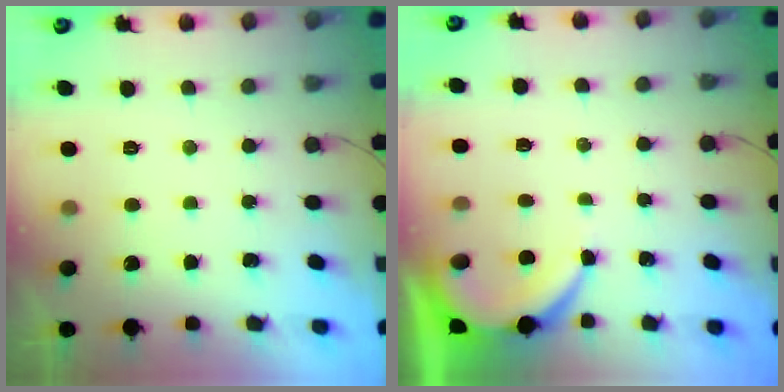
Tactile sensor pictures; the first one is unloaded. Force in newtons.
{"total": 5.5, "press": 5.5, "slide": 0.5}